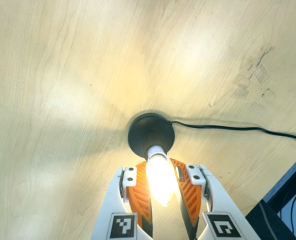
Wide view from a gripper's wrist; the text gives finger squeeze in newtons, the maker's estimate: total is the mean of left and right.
{"total": 15.5, "left": 14.0, "right": 17.1}